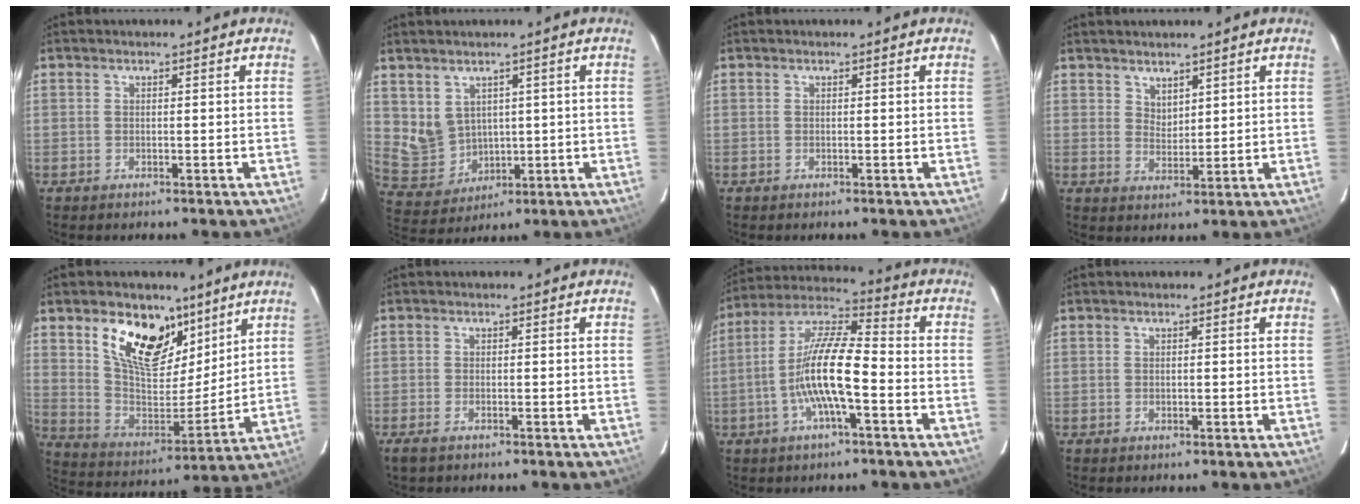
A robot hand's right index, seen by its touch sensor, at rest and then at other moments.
{"total": 7.0, "force": [2.8, 5.8, 2.7], "torque": [-0.057, 0.000, 0.082]}
{"total": 0.0}
{"total": 3.2, "force": [2.5, 1.7, 0.9], "torque": [-0.009, 0.002, 0.048]}
{"total": 17.9, "force": [10.3, 9.5, 11.1], "torque": [-0.198, 0.002, 0.189]}
{"total": 2.6, "force": [-1.9, 1.0, 1.6], "torque": [-0.041, -0.005, -0.037]}
{"total": 13.0, "force": [-3.7, 2.6, 12.2], "torque": [-0.245, 0.003, -0.077]}
{"total": 0.5, "force": [0.0, 0.3, 0.4], "torque": [-0.009, 0.000, 0.000]}